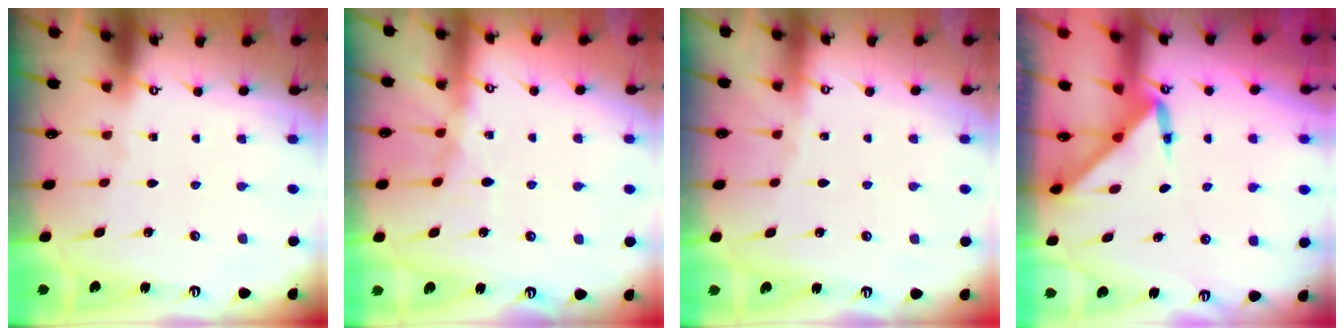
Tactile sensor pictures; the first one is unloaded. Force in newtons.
{"total": 9.1, "press": 9.1, "slide": 0.8}
{"total": 1.6, "press": 1.6, "slide": 0.4}
{"total": 2.9, "press": 2.9, "slide": 0.2}